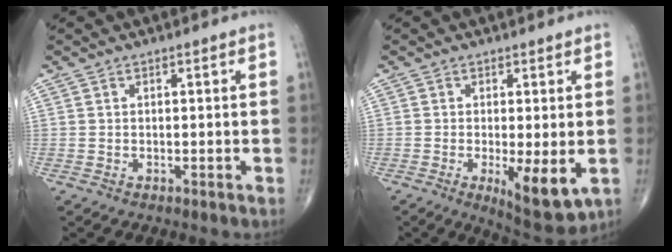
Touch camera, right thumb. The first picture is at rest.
{"total": 8.6, "force": [-2.0, 2.6, 8.0], "torque": [-0.117, -0.024, -0.024]}